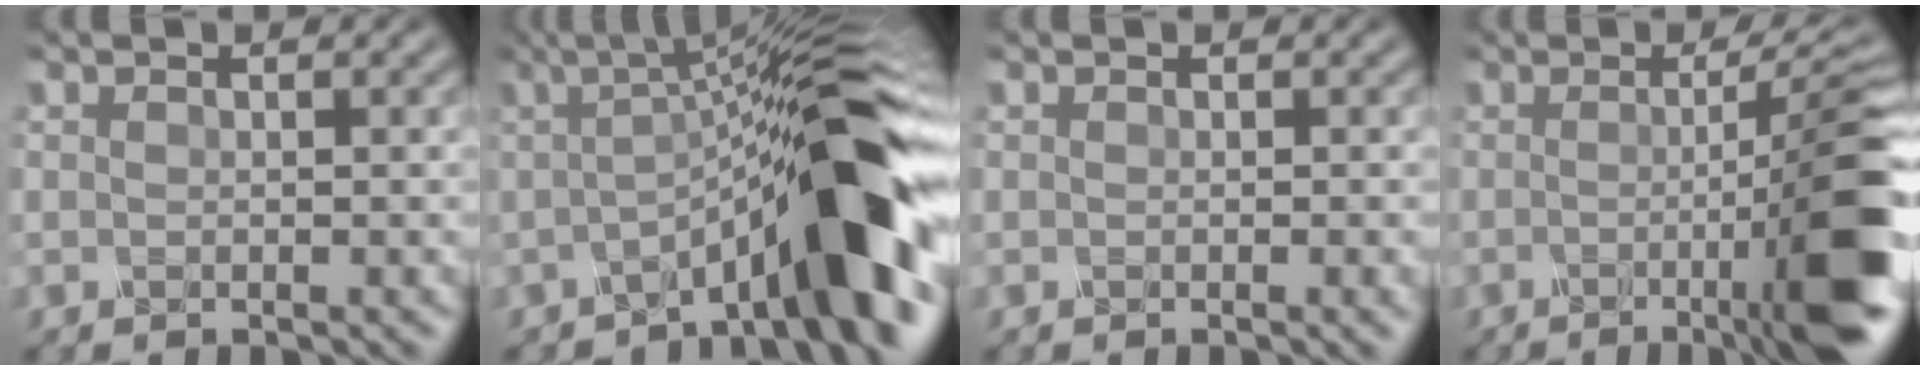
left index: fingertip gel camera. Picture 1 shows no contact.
{"total": 10.0, "force": [-2.6, 1.8, 9.4], "torque": [-0.110, 0.019, -0.052]}
{"total": 0.8, "force": [-0.1, 0.2, 0.8], "torque": [-0.010, -0.004, -0.001]}
{"total": 11.7, "force": [-2.0, 2.4, 11.2], "torque": [-0.127, -0.003, -0.033]}